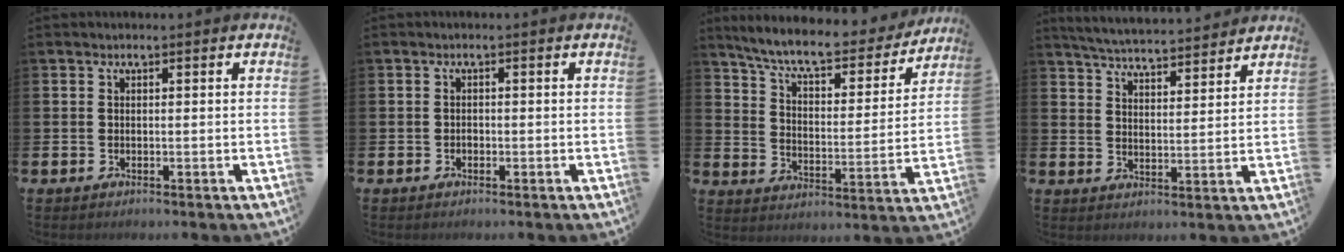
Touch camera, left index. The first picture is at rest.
{"total": 0.6, "force": [-0.3, 0.5, 0.2], "torque": [-0.008, 0.004, -0.007]}
{"total": 8.4, "force": [7.5, 1.5, 3.3], "torque": [-0.092, -0.051, 0.126]}
{"total": 5.4, "force": [5.4, 0.2, 0.6], "torque": [-0.032, -0.036, 0.095]}